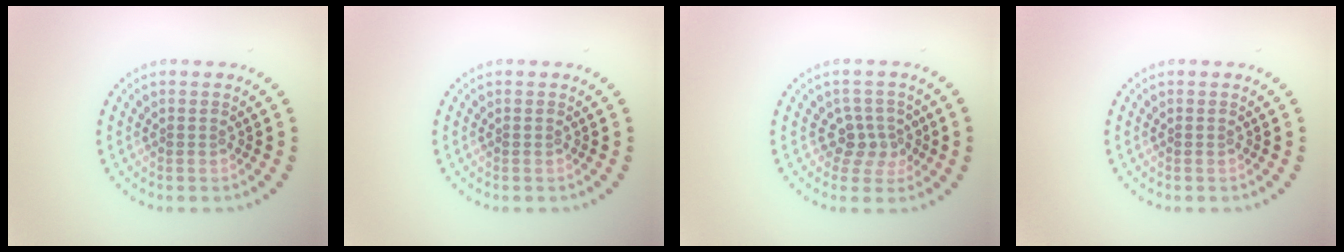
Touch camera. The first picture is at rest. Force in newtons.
{"total": 0.0}
{"total": 2.4, "press": 1.9, "slide": 1.5}
{"total": 0.0}